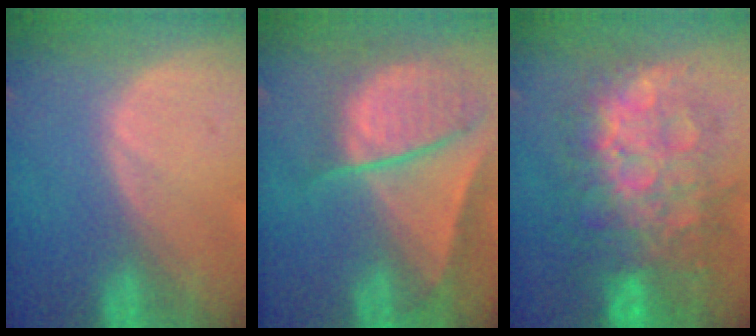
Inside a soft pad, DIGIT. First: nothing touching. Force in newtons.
{"total": 9.4, "press": 8.1, "slide": 4.7}
{"total": 12.4, "press": 12.4, "slide": 1.2}